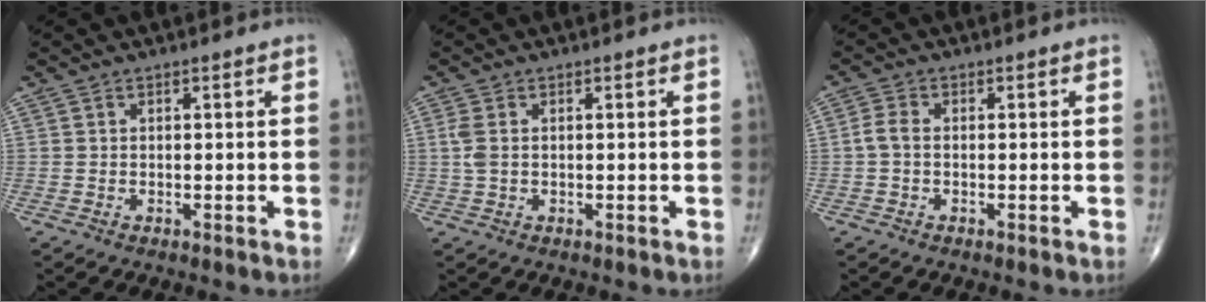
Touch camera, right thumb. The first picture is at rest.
{"total": 2.4, "force": [0.2, 1.4, 2.0], "torque": [-0.065, 0.005, 0.006]}
{"total": 2.5, "force": [-0.4, 1.5, 2.0], "torque": [-0.042, 0.005, -0.014]}